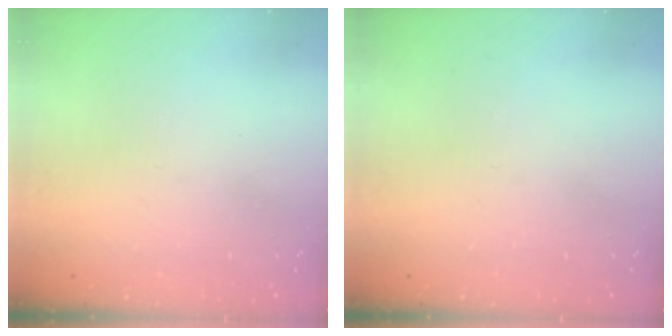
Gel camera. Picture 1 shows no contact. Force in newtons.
{"total": 0.0}